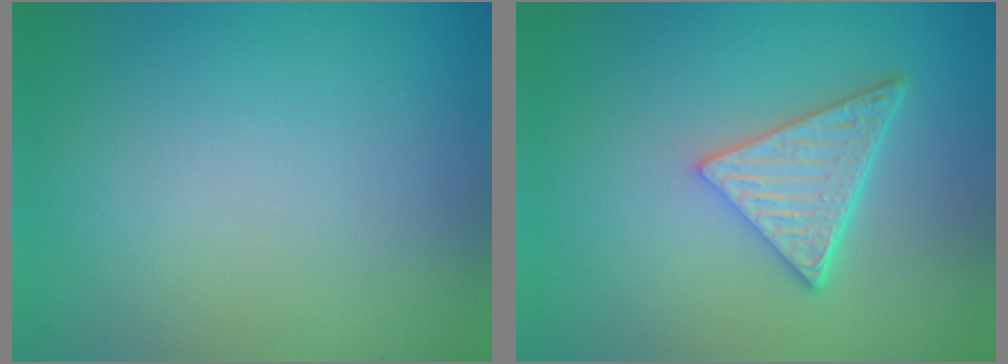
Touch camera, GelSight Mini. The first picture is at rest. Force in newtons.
{"total": 5.0, "press": 3.6, "slide": 3.5}